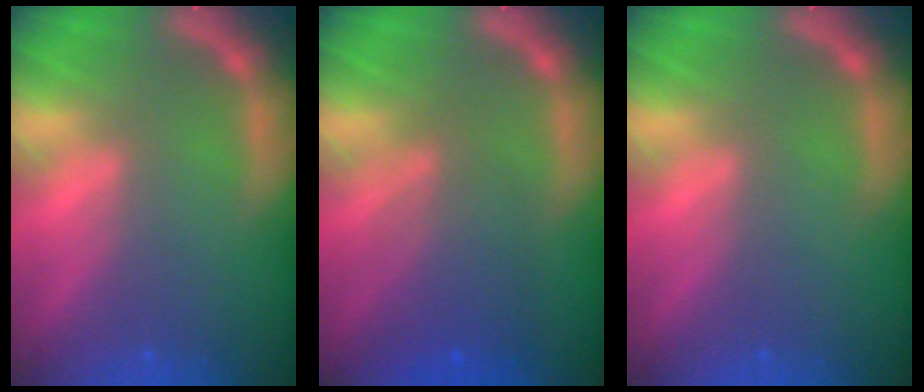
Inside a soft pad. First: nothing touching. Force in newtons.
{"total": 5.1}
{"total": 0.0}